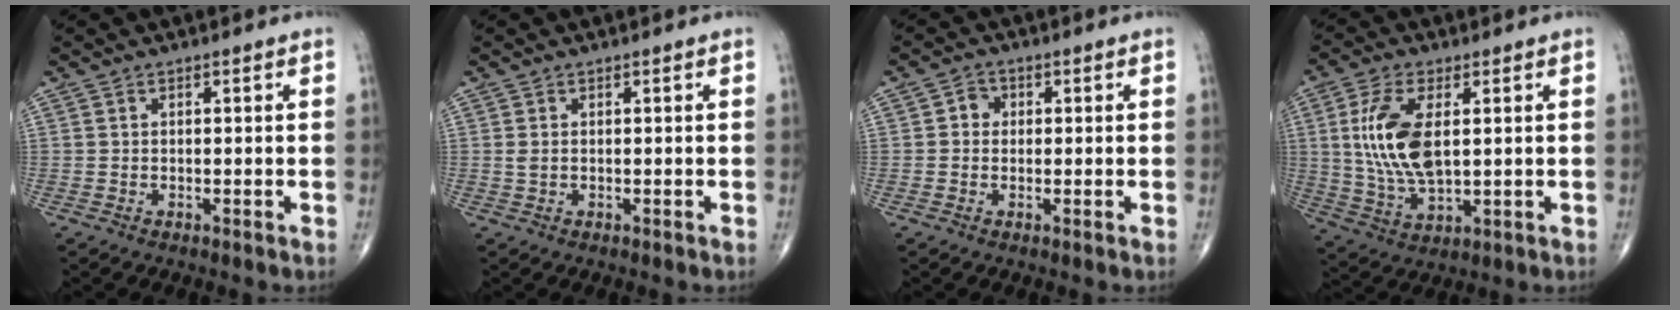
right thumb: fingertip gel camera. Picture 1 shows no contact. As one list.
[{"total": 0.9, "force": [0.1, 0.5, 0.7], "torque": [-0.019, 0.006, 0.007]}, {"total": 2.4, "force": [0.2, 2.2, 1.0], "torque": [0.001, 0.006, -0.004]}, {"total": 12.6, "force": [2.2, 5.9, 11.0], "torque": [-0.230, -0.011, 0.049]}]